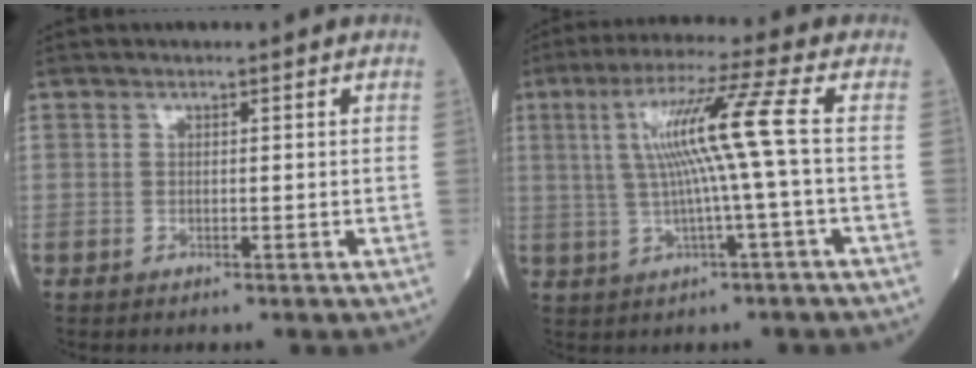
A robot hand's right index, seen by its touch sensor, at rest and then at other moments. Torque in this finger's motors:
{"motor_torque": [1.37, 0.24, 0.60, 0.21]}